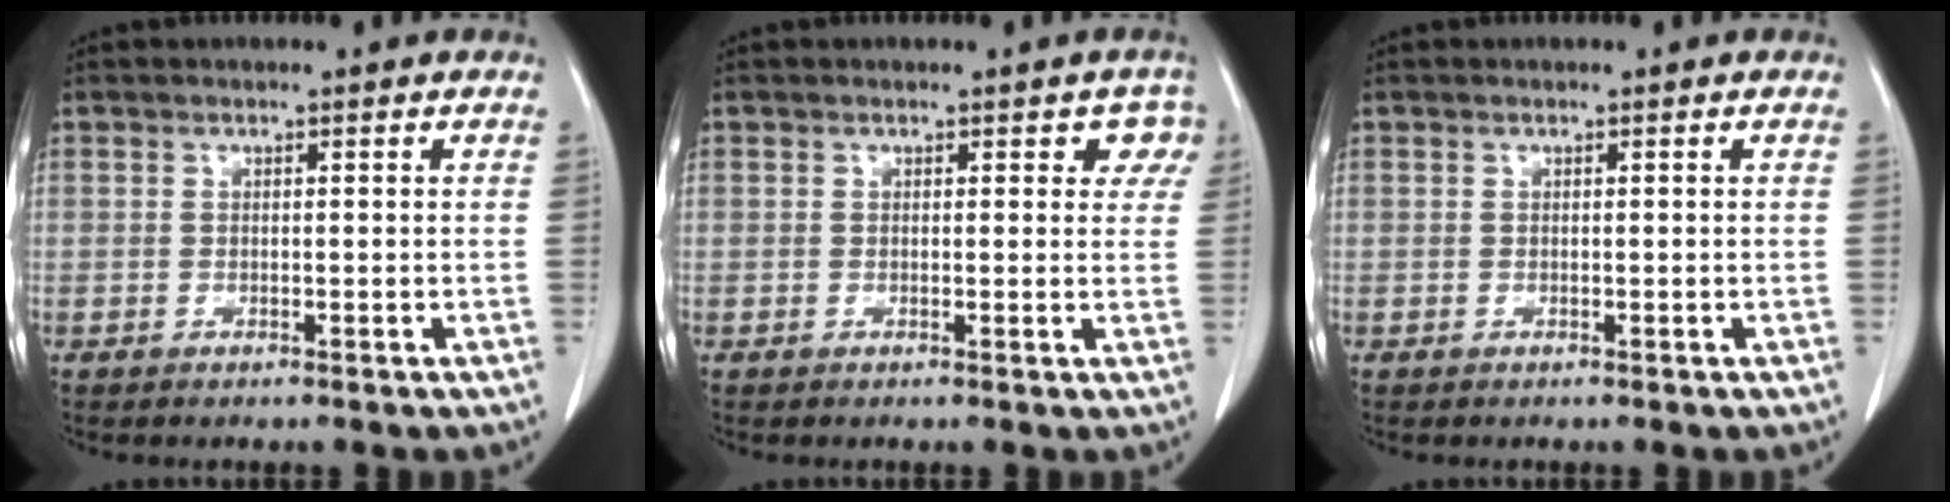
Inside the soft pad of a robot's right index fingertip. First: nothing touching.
{"total": 3.0, "force": [1.7, 1.9, 1.6], "torque": [0.005, 0.004, 0.008]}
{"total": 0.0}